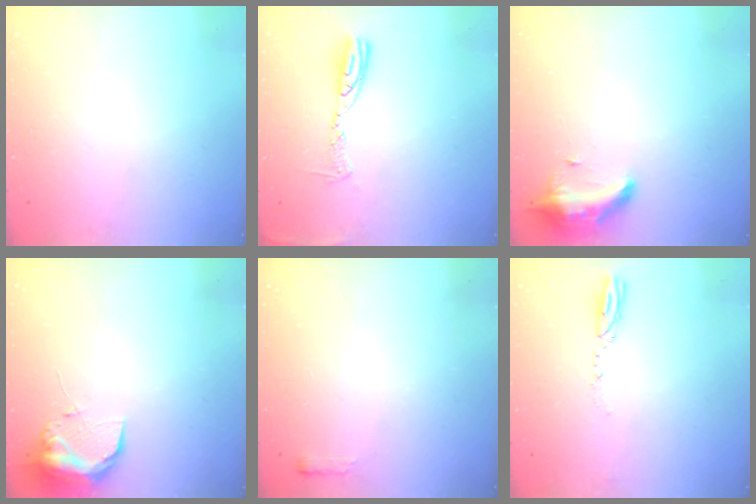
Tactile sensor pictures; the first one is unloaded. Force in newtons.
{"total": 8.8, "press": 8.8, "slide": 0.9}
{"total": 8.5, "press": 8.4, "slide": 1.4}
{"total": 9.5, "press": 9.4, "slide": 1.0}
{"total": 2.4, "press": 2.4, "slide": 0.4}
{"total": 3.2, "press": 3.2, "slide": 0.4}